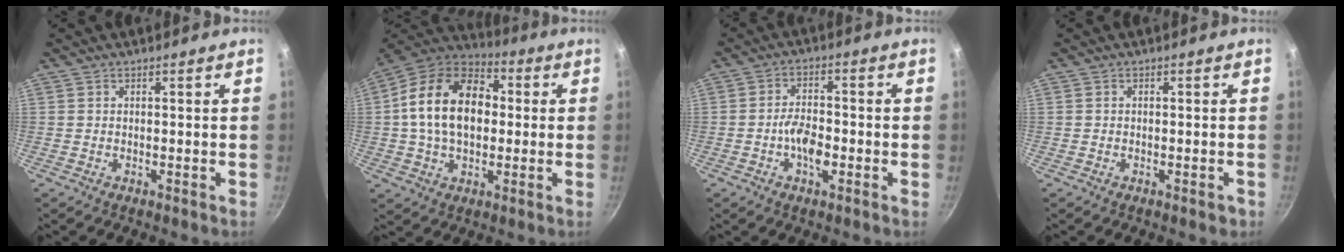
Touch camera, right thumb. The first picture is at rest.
{"total": 19.4, "force": [1.5, 13.2, 14.1], "torque": [-0.217, 0.031, 0.011]}
{"total": 5.9, "force": [-1.9, 2.8, 4.8], "torque": [-0.079, 0.020, -0.037]}
{"total": 1.1, "force": [-0.6, 0.6, 0.7], "torque": [-0.009, 0.005, -0.006]}